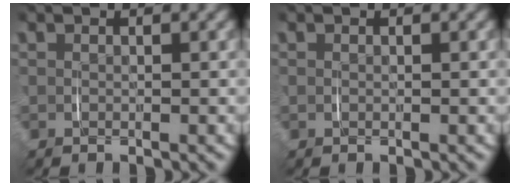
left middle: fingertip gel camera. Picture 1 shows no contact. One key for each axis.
{"total": 0.0}